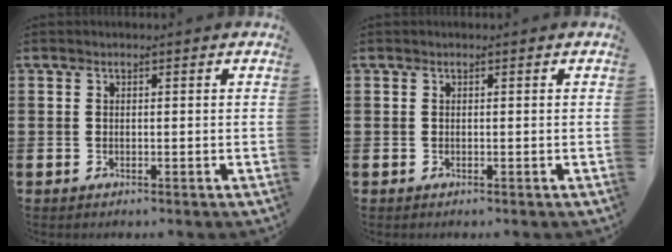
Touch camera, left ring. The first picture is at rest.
{"total": 0.0}